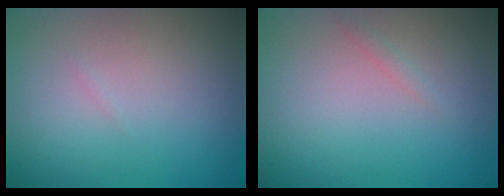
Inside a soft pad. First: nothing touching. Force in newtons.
{"total": 0.6, "press": 0.5, "slide": 0.1}